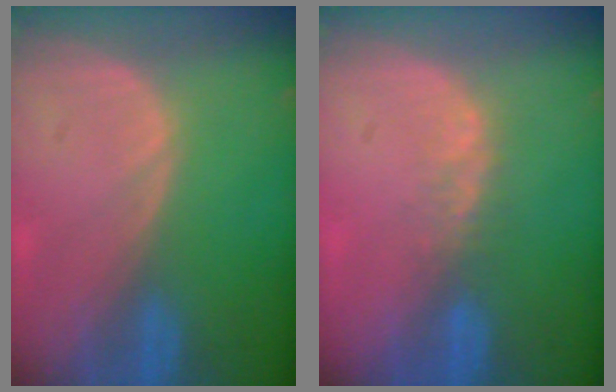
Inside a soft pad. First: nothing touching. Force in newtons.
{"total": 2.5, "press": 1.9, "slide": 1.5}